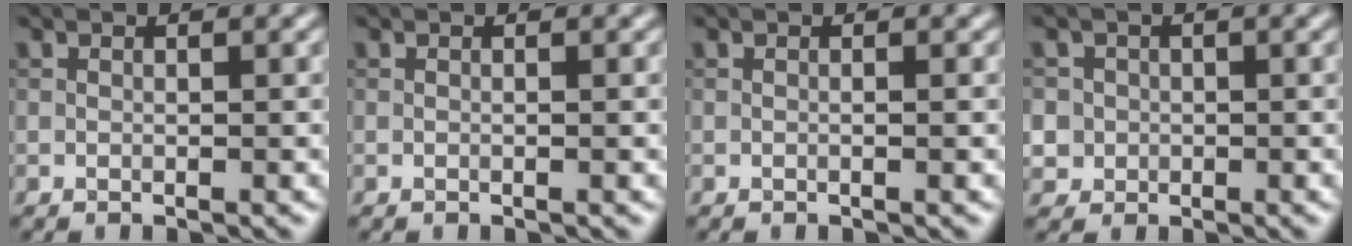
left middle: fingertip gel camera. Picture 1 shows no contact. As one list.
[{"total": 0.0}, {"total": 0.6, "force": [-0.1, 0.1, 0.6], "torque": [-0.007, -0.001, -0.002]}, {"total": 3.0, "force": [-0.2, 2.9, 0.5], "torque": [0.005, 0.013, -0.009]}]